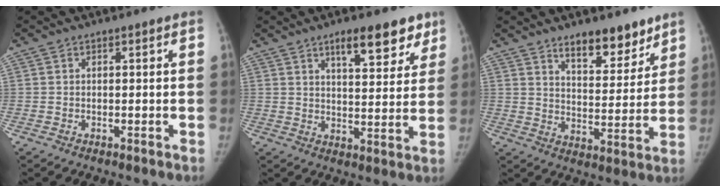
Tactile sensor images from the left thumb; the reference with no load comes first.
{"total": 10.6, "force": [7.0, 4.0, 6.9], "torque": [-0.061, -0.038, 0.103]}
{"total": 11.4, "force": [8.4, 4.6, 6.2], "torque": [-0.055, -0.061, 0.134]}